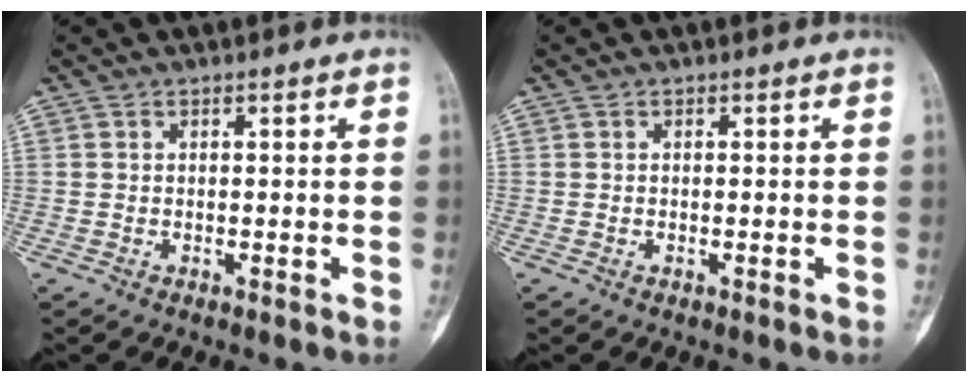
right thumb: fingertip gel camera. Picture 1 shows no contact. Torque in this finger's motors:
{"motor_torque": [-0.07, -0.01, 0.01, -0.03, 0.00]}